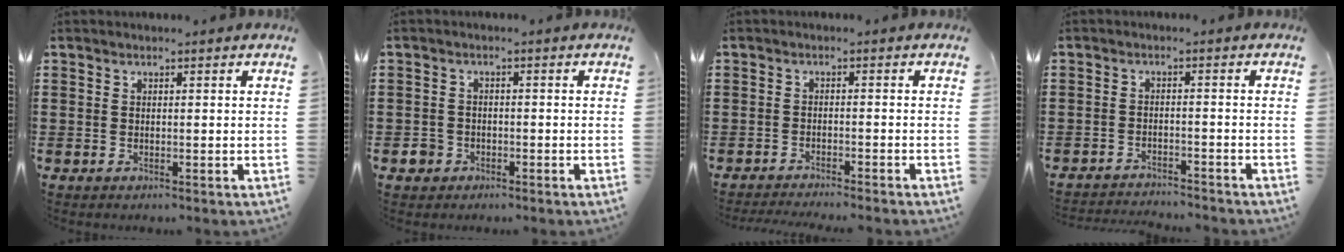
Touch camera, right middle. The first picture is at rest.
{"total": 2.3, "force": [-1.3, 1.9, 0.3], "torque": [-0.009, -0.001, -0.028]}
{"total": 2.1, "force": [-2.1, -0.1, 0.1], "torque": [-0.004, -0.001, -0.044]}
{"total": 2.7, "force": [-2.7, 0.2, -0.1], "torque": [-0.004, -0.001, -0.057]}